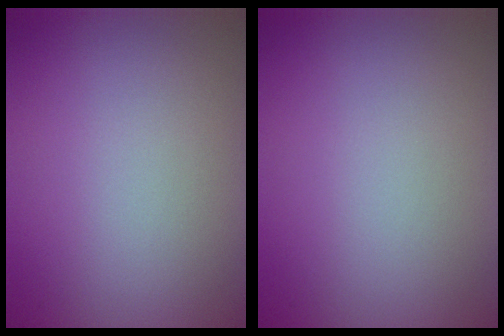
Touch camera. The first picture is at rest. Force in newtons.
{"total": 0.0}